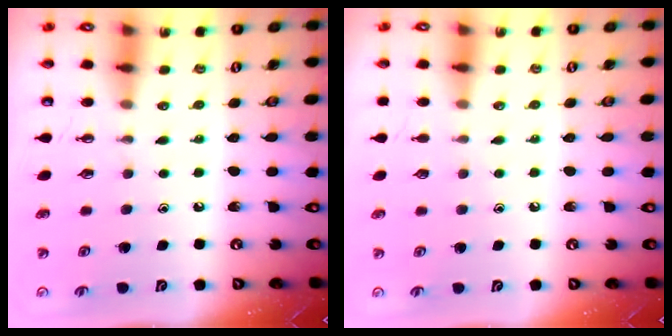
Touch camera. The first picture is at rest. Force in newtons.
{"total": 2.6, "press": 2.5, "slide": 0.3}